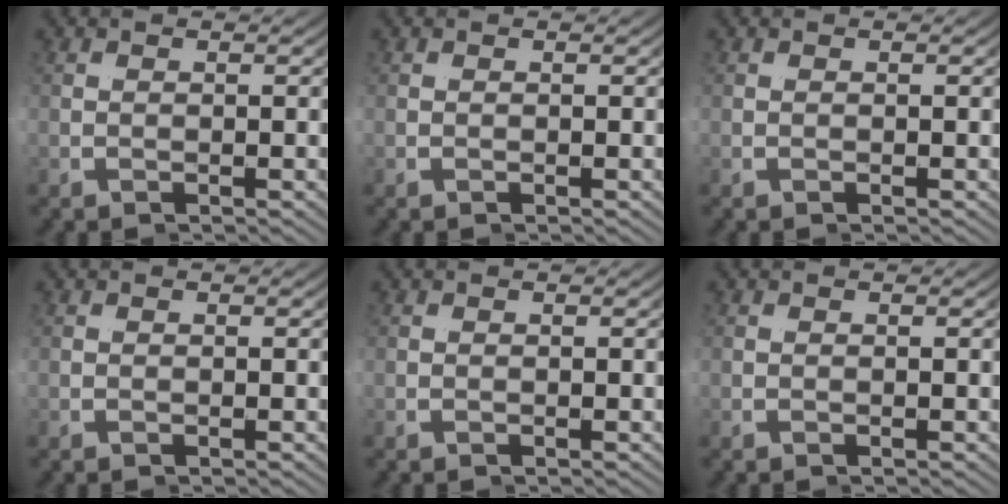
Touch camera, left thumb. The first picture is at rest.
{"total": 0.0}
{"total": 0.0}
{"total": 0.0}
{"total": 0.0}
{"total": 0.0}